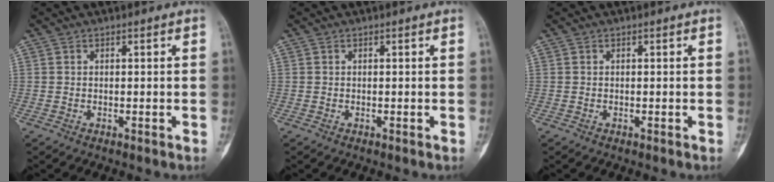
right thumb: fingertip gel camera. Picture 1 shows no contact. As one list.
[{"total": 0.0}, {"total": 0.0}]